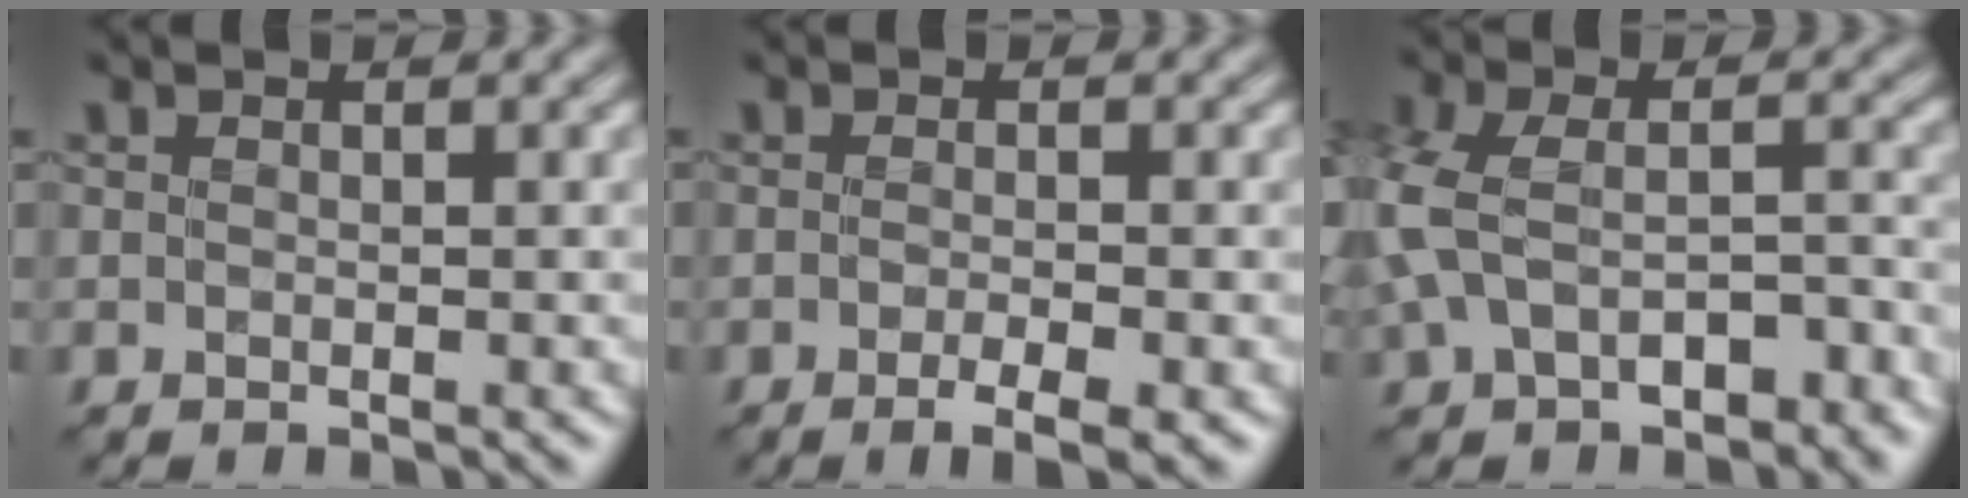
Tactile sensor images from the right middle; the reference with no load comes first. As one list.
[{"total": 3.0, "force": [-1.4, 0.7, 2.5], "torque": [-0.048, -0.001, -0.024]}, {"total": 6.7, "force": [-2.0, 4.1, 4.9], "torque": [-0.107, -0.001, -0.044]}]